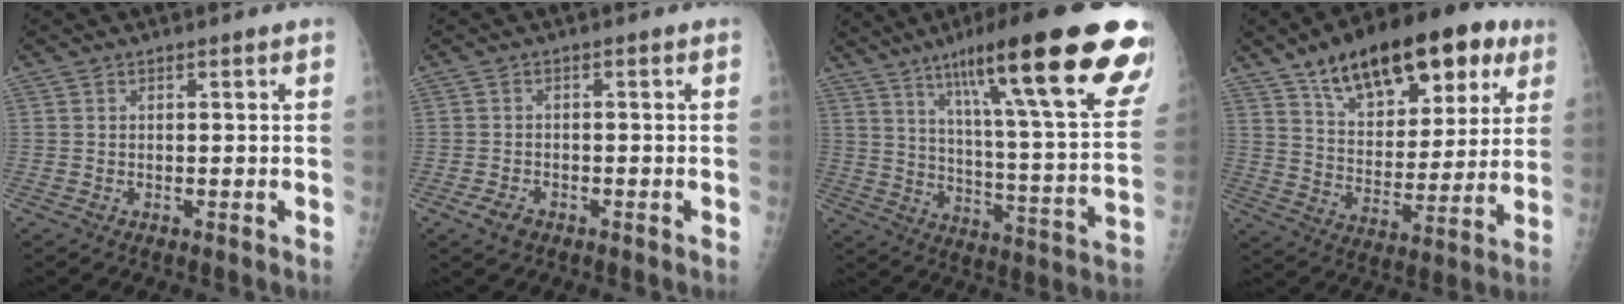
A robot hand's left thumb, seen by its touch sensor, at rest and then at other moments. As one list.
[{"total": 2.9, "force": [-1.7, 1.8, 1.5], "torque": [-0.028, 0.007, -0.028]}, {"total": 30.4, "force": [17.7, 4.6, 24.3], "torque": [-0.318, -0.040, 0.261]}, {"total": 24.4, "force": [13.4, 12.1, 16.4], "torque": [-0.214, -0.015, 0.211]}]